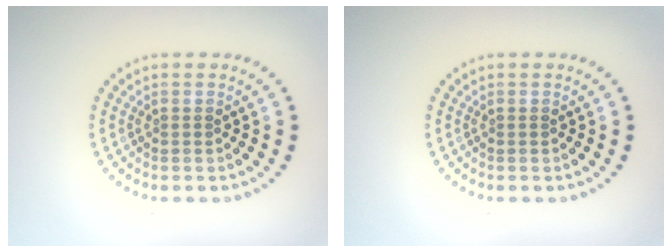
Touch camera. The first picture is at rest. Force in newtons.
{"total": 0.0}